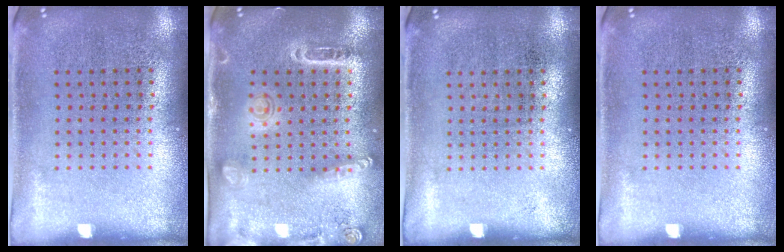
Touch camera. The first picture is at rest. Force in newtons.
{"total": 1.6, "press": 1.5, "slide": 0.5}
{"total": 0.0}
{"total": 0.0}